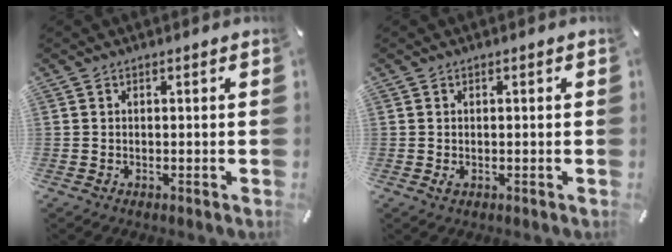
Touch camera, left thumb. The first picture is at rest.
{"total": 1.0, "force": [-0.1, 0.5, 0.8], "torque": [-0.015, 0.000, -0.002]}